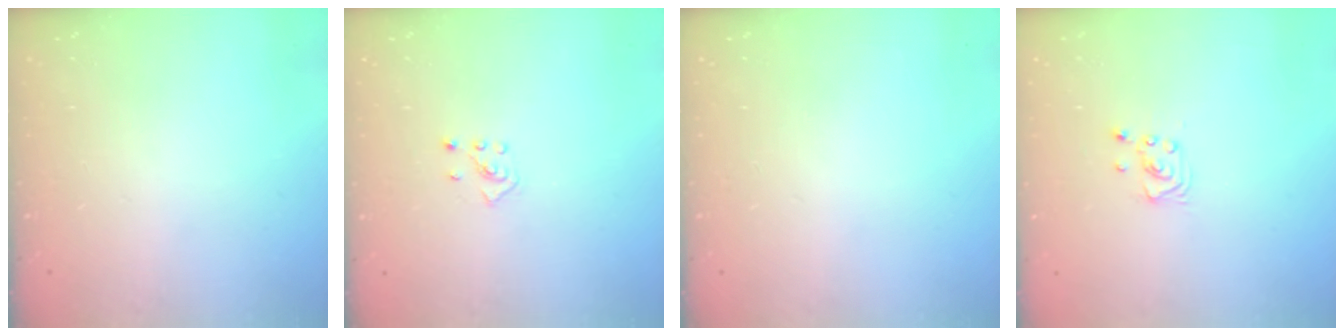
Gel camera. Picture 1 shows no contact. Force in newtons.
{"total": 2.5, "press": 2.4, "slide": 0.7}
{"total": 0.0}
{"total": 2.2, "press": 2.2, "slide": 0.2}